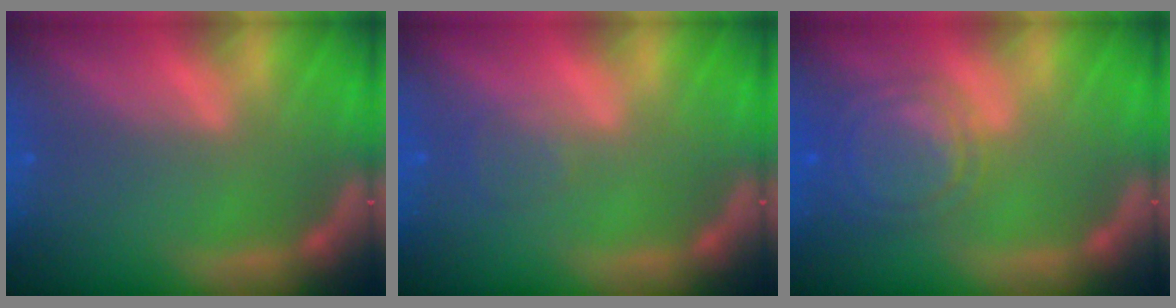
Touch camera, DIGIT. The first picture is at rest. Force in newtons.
{"total": 1.5}
{"total": 6.5}